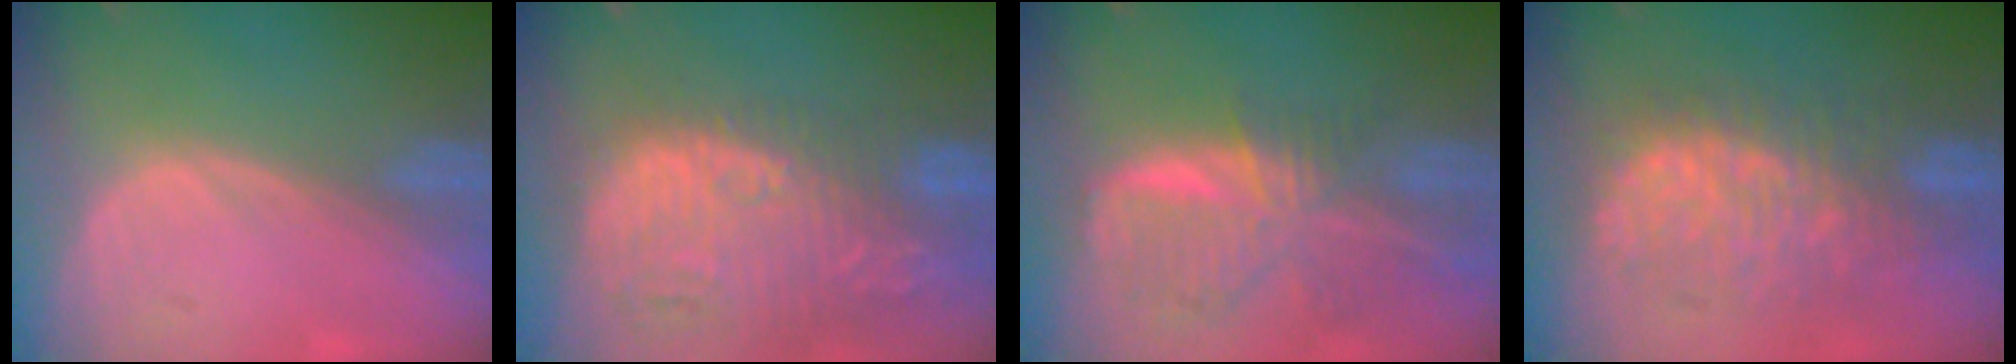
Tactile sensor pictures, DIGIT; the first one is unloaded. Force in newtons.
{"total": 14.6, "press": 12.6, "slide": 7.5}
{"total": 9.1, "press": 7.9, "slide": 4.4}
{"total": 10.5, "press": 10.4, "slide": 1.2}